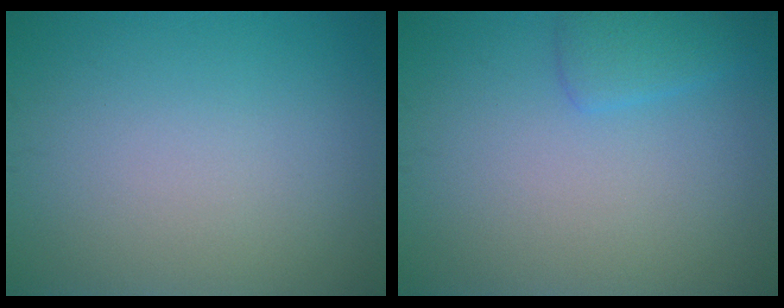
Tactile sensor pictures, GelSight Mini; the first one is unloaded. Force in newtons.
{"total": 1.8, "press": 1.8, "slide": 0.2}